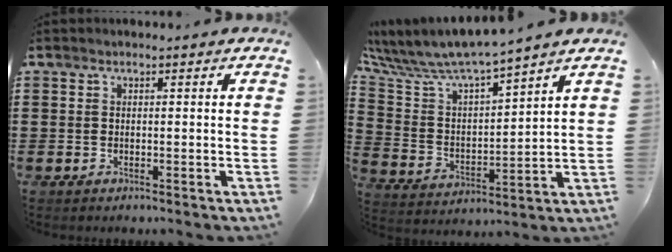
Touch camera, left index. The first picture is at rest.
{"total": 6.7, "force": [6.5, 0.2, 1.7], "torque": [-0.068, -0.054, 0.109]}